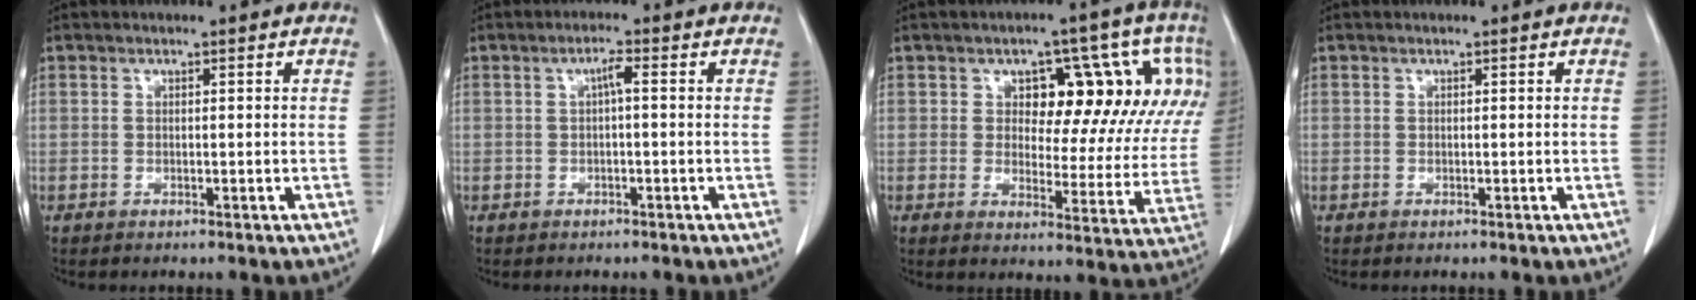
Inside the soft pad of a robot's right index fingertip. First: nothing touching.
{"total": 1.9, "force": [0.2, 0.3, 1.8], "torque": [-0.032, 0.004, 0.002]}
{"total": 15.7, "force": [4.9, 8.0, 12.5], "torque": [-0.136, 0.029, 0.063]}
{"total": 0.0}